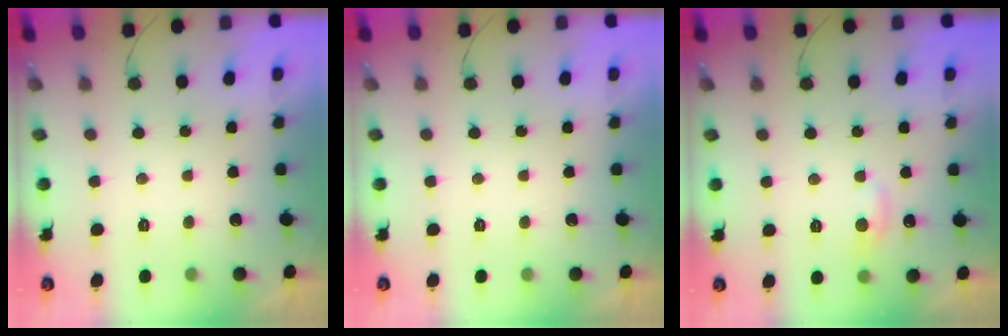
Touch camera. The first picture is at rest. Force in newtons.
{"total": 0.0}
{"total": 5.5, "press": 5.5, "slide": 0.7}